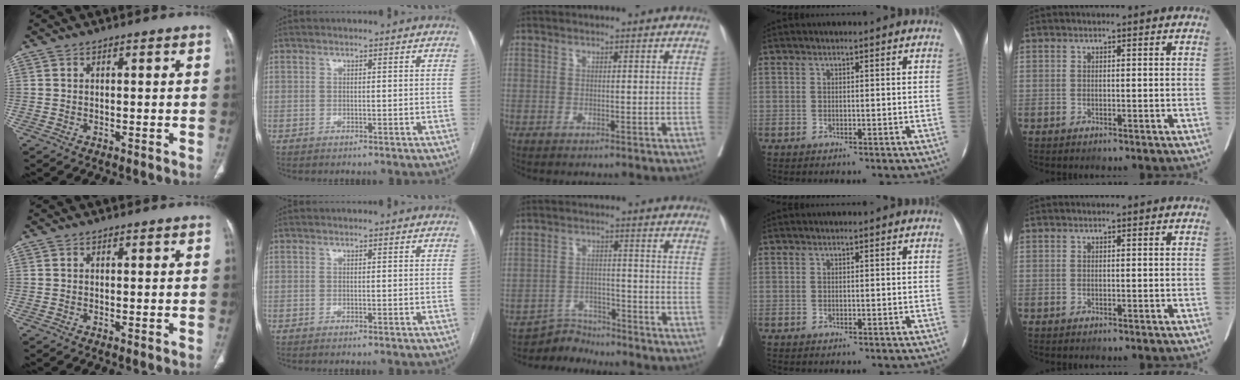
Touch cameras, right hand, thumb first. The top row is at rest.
{"middle": {"total": 4.1, "force": [-3.9, 0.5, -1.2], "torque": [0.024, 0.003, -0.066]}}